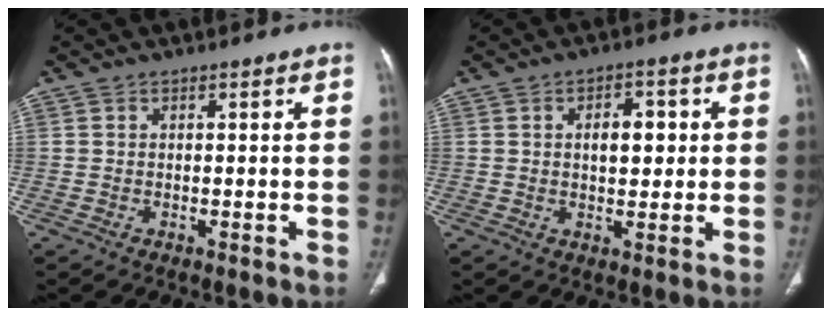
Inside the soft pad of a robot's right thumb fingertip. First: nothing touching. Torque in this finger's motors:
{"motor_torque": [0.20, -0.04, 0.19, 0.70, 0.14]}